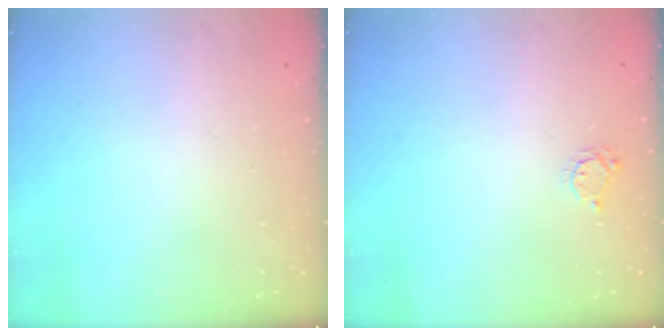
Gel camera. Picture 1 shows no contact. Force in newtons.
{"total": 4.0, "press": 4.0, "slide": 0.4}